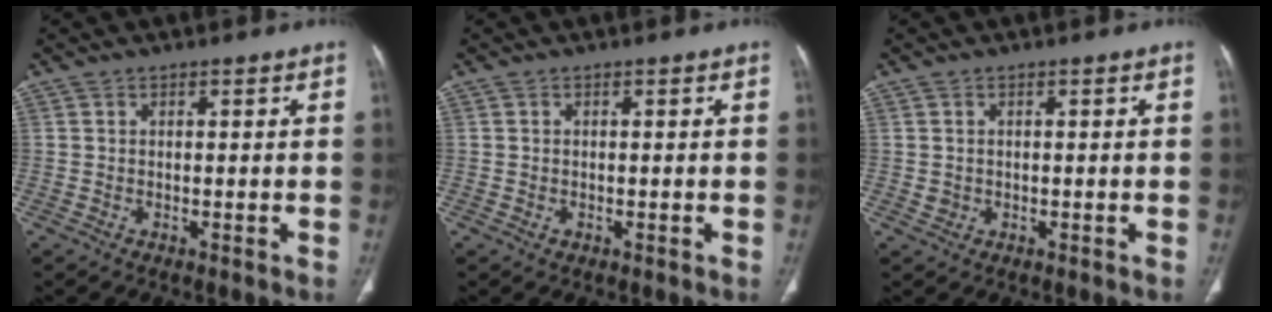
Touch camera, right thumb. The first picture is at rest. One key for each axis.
{"total": 0.6, "fx": -0.2, "fy": 0.5, "fz": 0.3, "tx": -0.005, "ty": 0.000, "tz": -0.001}
{"total": 1.3, "fx": -0.1, "fy": 1.2, "fz": 0.5, "tx": -0.007, "ty": 0.001, "tz": 0.004}